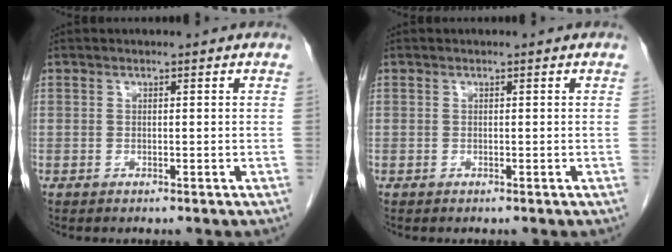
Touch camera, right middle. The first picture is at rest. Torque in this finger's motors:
{"motor_torque": [-0.20, -0.21, -0.05, -0.01]}